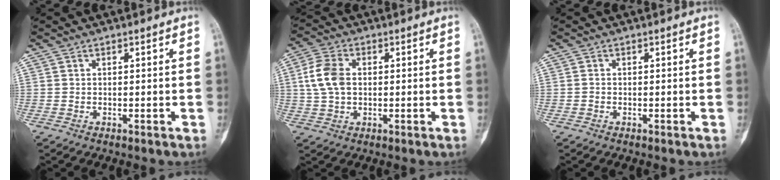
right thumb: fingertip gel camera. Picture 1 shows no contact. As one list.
[{"total": 7.8, "force": [0.9, 5.2, 5.7], "torque": [-0.117, 0.010, 0.017]}, {"total": 0.5, "force": [-0.2, 0.4, 0.3], "torque": [-0.005, 0.001, -0.006]}]